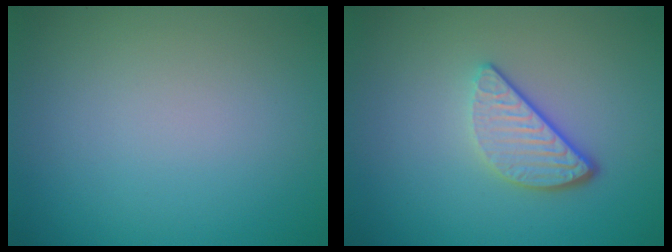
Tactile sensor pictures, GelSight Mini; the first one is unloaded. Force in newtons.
{"total": 3.4, "press": 2.7, "slide": 2.0}